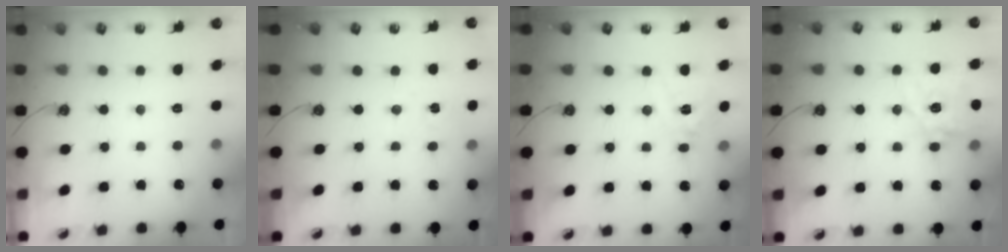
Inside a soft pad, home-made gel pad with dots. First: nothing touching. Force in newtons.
{"total": 1.3, "press": 1.3, "slide": 0.2}
{"total": 10.8, "press": 10.8, "slide": 1.1}
{"total": 15.8, "press": 15.7, "slide": 1.9}